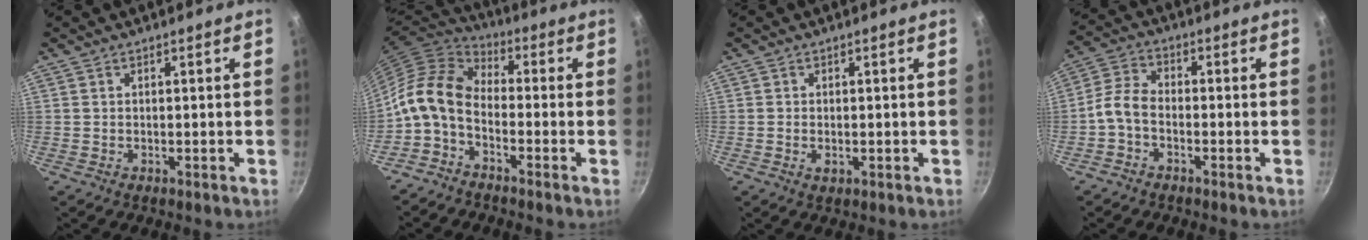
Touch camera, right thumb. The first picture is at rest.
{"total": 10.9, "force": [-3.0, 6.8, 8.0], "torque": [-0.154, 0.042, -0.079]}
{"total": 1.7, "force": [-0.3, 1.1, 1.2], "torque": [-0.020, -0.003, -0.004]}
{"total": 5.1, "force": [-2.2, 3.1, 3.4], "torque": [-0.076, 0.033, -0.059]}